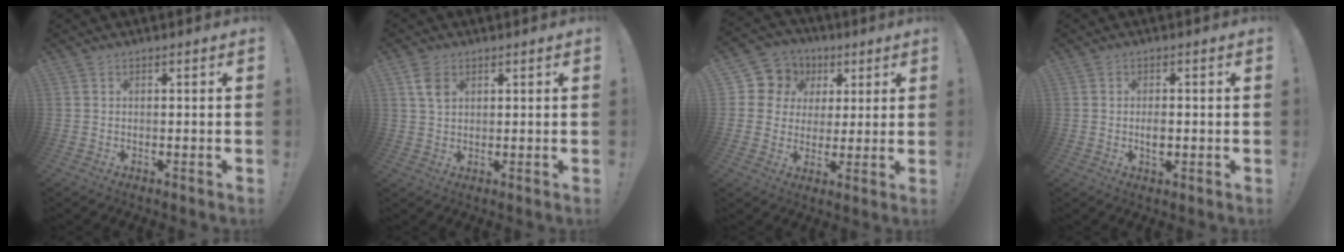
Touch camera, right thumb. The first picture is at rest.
{"total": 4.8, "force": [2.2, 3.1, 3.0], "torque": [-0.042, -0.005, 0.041]}
{"total": 9.4, "force": [3.1, 8.5, 2.5], "torque": [-0.034, -0.021, 0.065]}
{"total": 3.0, "force": [-0.5, 2.3, 1.9], "torque": [-0.011, -0.002, -0.012]}